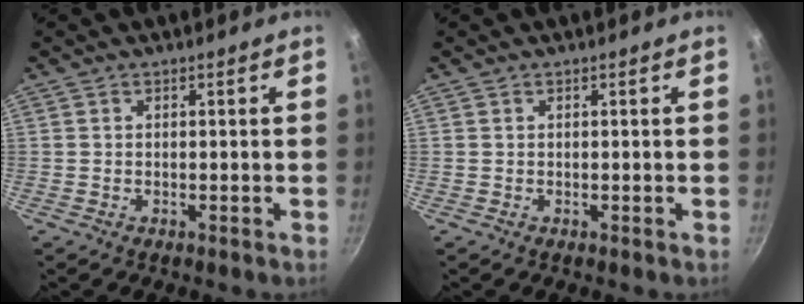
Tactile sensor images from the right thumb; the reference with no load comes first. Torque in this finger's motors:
{"motor_torque": [-0.01, 0.01, 0.00, 0.00, 0.00]}